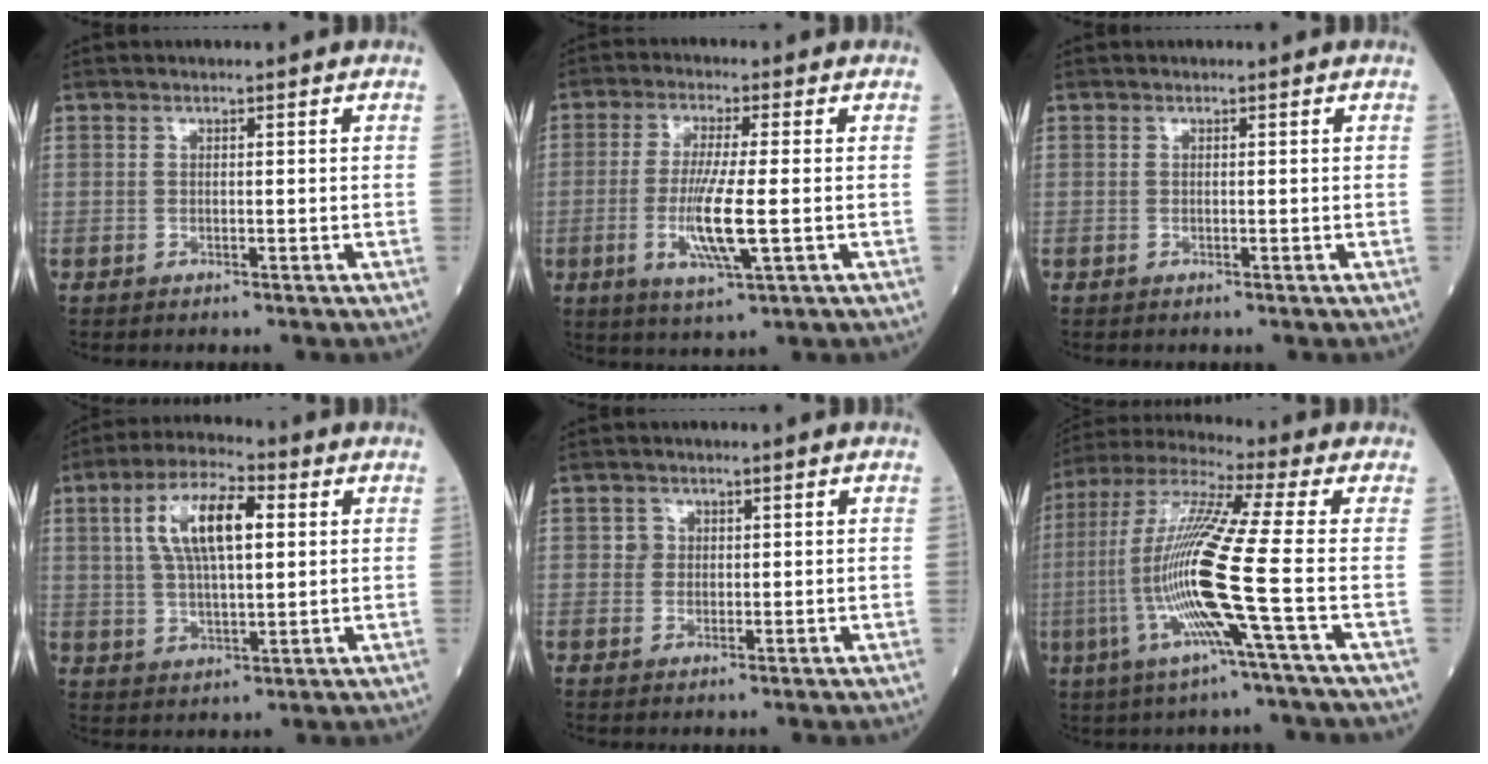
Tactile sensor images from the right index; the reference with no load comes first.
{"total": 8.4, "force": [-1.6, 0.3, 8.2], "torque": [-0.165, -0.017, -0.031]}
{"total": 0.0}
{"total": 11.2, "force": [3.1, 3.7, 10.1], "torque": [-0.197, 0.019, 0.055]}
{"total": 1.7, "force": [0.4, 1.6, 0.3], "torque": [0.001, 0.000, 0.004]}
{"total": 15.5, "force": [-3.7, -1.7, 14.9], "torque": [-0.308, -0.009, -0.087]}